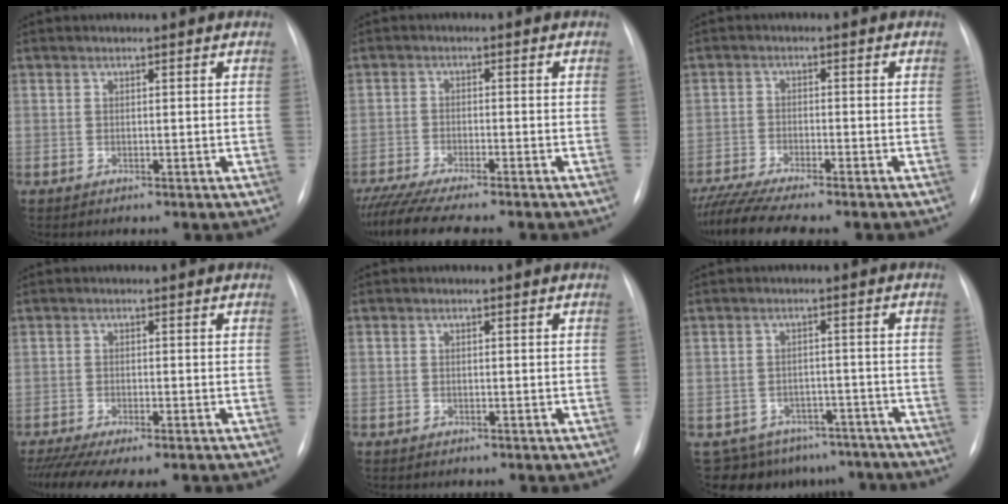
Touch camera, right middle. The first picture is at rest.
{"total": 11.7, "force": [-10.1, 0.9, 5.8], "torque": [-0.080, -0.019, -0.154]}
{"total": 9.6, "force": [-8.4, 0.3, 4.8], "torque": [-0.076, -0.016, -0.135]}
{"total": 11.4, "force": [-9.1, 2.9, 6.2], "torque": [-0.100, -0.008, -0.133]}
{"total": 1.3, "force": [-1.0, 0.8, 0.3], "torque": [-0.006, 0.001, -0.011]}
{"total": 12.8, "force": [-10.8, 6.6, 1.6], "torque": [-0.014, 0.023, -0.122]}